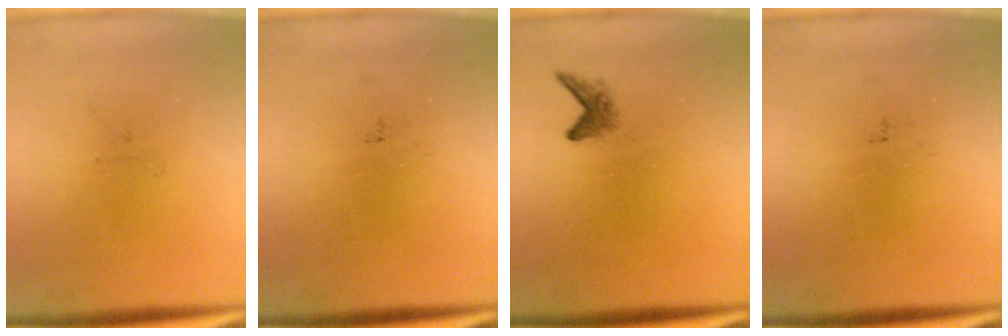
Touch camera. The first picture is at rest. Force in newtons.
{"total": 0.0}
{"total": 1.4}
{"total": 0.0}